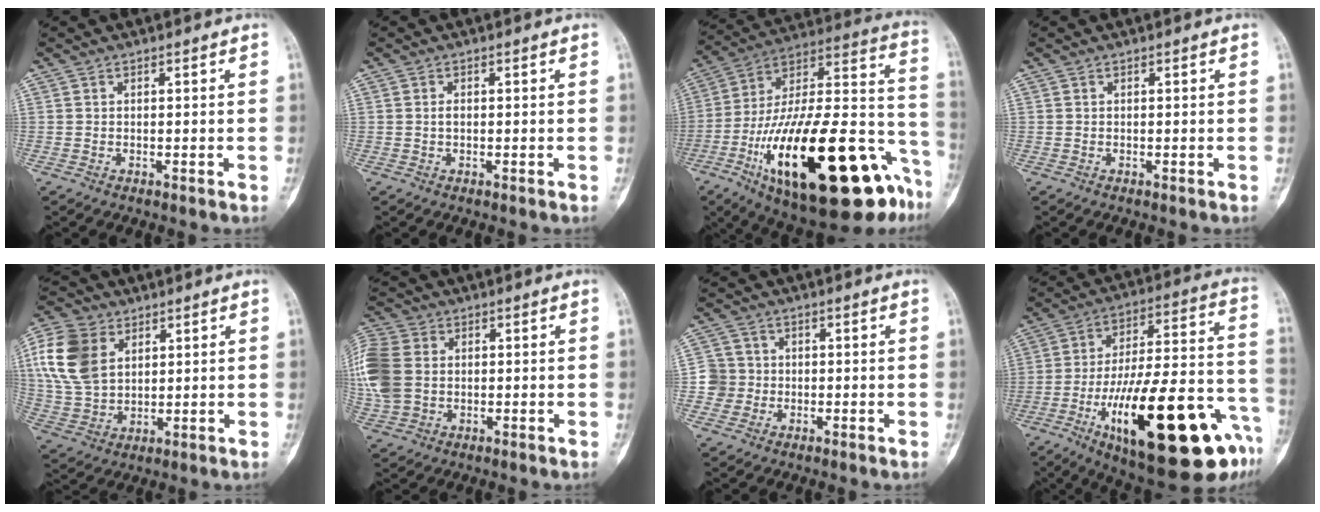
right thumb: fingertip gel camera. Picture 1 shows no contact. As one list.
[{"total": 0.9, "force": [-0.1, 0.5, 0.7], "torque": [-0.011, 0.001, -0.004]}, {"total": 39.0, "force": [-17.2, 13.9, 32.1], "torque": [-0.456, 0.063, -0.267]}, {"total": 0.0}, {"total": 13.8, "force": [4.4, 9.8, 8.6], "torque": [-0.163, -0.004, 0.086]}, {"total": 14.8, "force": [1.1, 11.6, 9.1], "torque": [-0.239, 0.012, 0.024]}, {"total": 4.1, "force": [-0.7, 4.1, 0.0], "torque": [0.034, 0.014, -0.024]}, {"total": 31.8, "force": [-13.3, 9.5, 27.3], "torque": [-0.384, 0.048, -0.194]}]